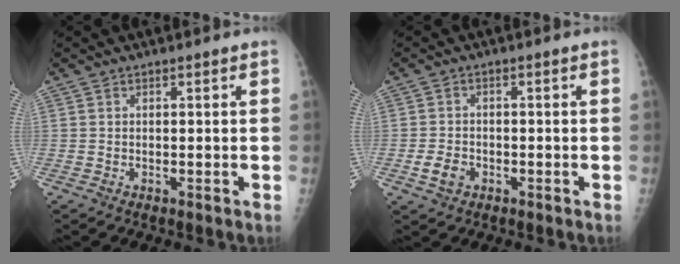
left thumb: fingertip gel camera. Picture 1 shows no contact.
{"total": 3.5, "force": [-1.4, 2.6, 1.9], "torque": [-0.031, 0.006, -0.023]}